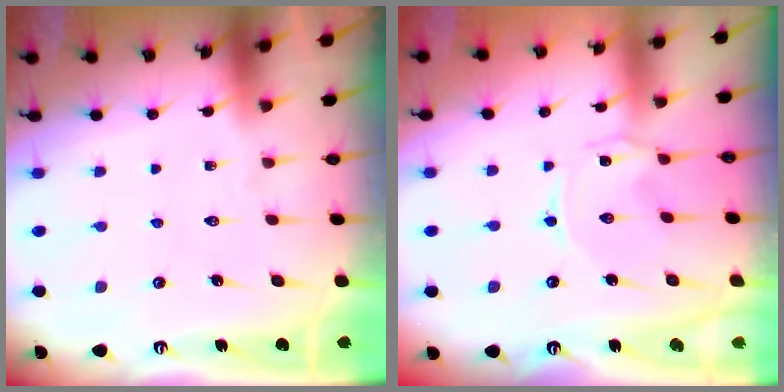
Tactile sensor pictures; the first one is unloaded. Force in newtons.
{"total": 0.6, "press": 0.6, "slide": 0.0}